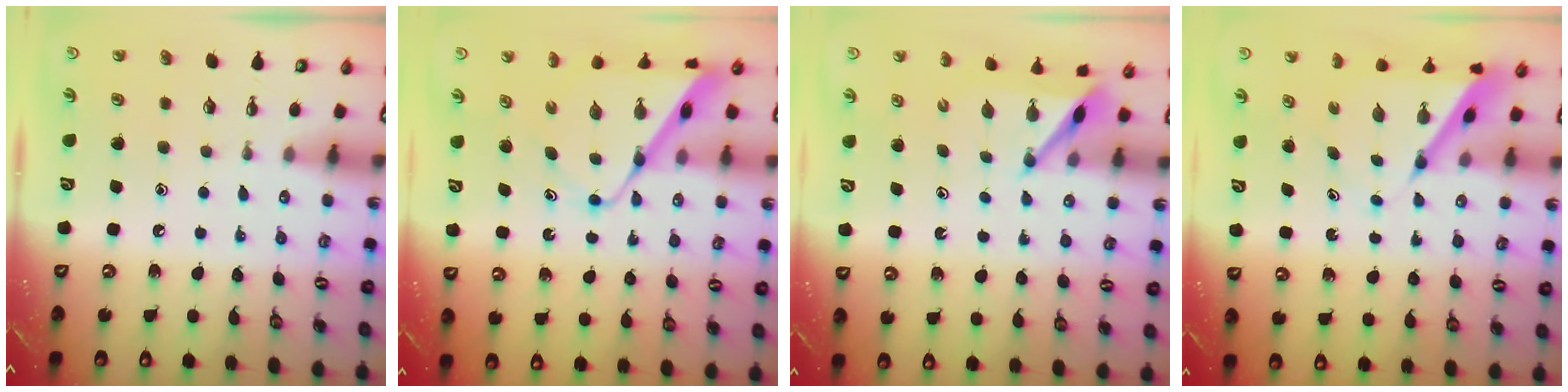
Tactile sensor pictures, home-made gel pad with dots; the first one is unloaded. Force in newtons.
{"total": 9.7, "press": 9.7, "slide": 0.8}
{"total": 5.5, "press": 5.5, "slide": 0.4}
{"total": 7.0, "press": 7.0, "slide": 0.6}